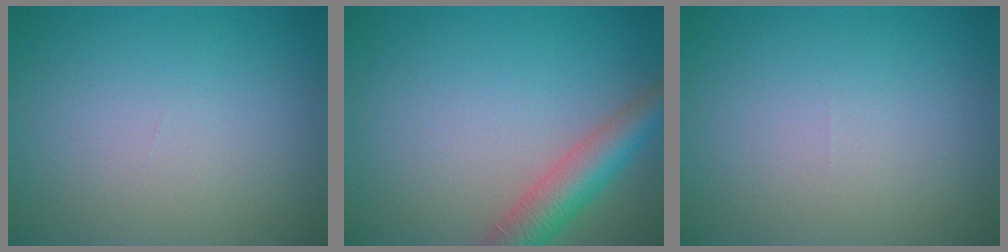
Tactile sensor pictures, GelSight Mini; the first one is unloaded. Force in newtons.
{"total": 4.7, "press": 4.7, "slide": 0.3}
{"total": 0.0}